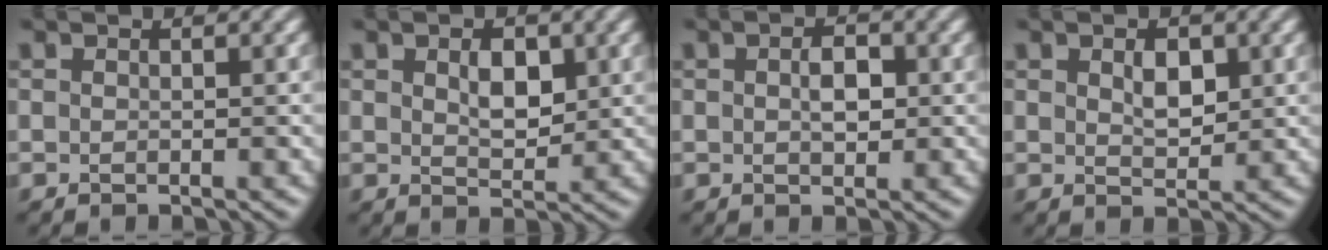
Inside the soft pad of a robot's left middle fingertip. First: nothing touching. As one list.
[{"total": 2.9, "force": [0.8, 1.6, 2.3], "torque": [-0.038, -0.002, 0.016]}, {"total": 2.3, "force": [0.2, 1.2, 1.9], "torque": [-0.036, 0.003, 0.003]}, {"total": 2.4, "force": [0.8, 1.3, 1.8], "torque": [-0.031, -0.001, 0.013]}]